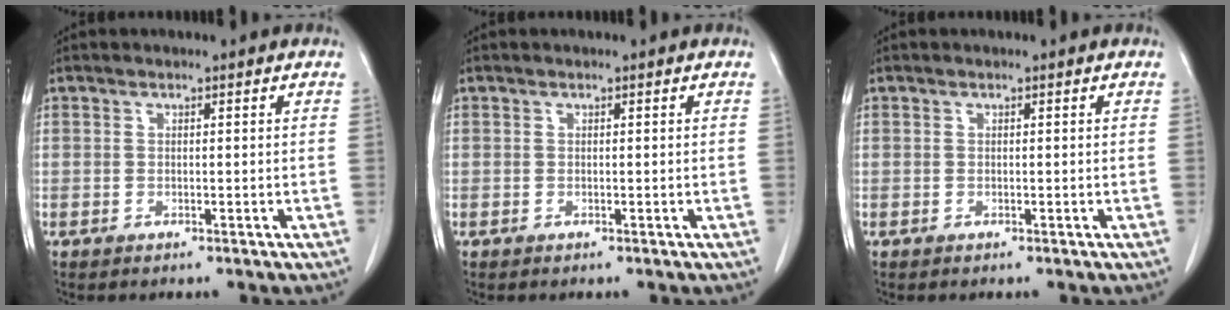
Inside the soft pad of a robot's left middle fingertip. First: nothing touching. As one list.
[{"total": 0.0}, {"total": 0.0}]